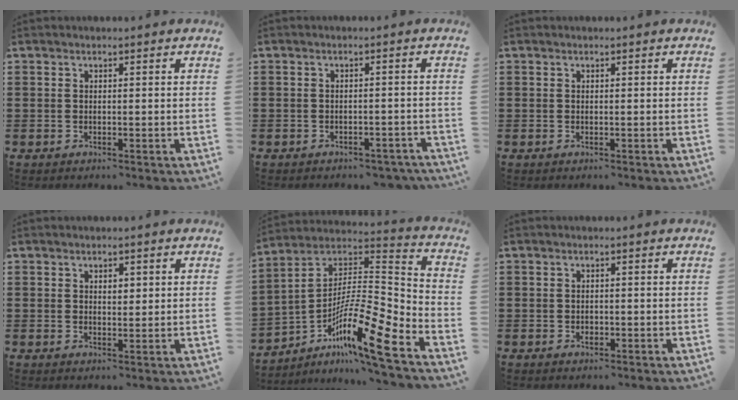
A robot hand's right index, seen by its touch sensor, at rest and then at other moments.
{"total": 2.2, "force": [-2.1, 0.4, 0.1], "torque": [-0.008, -0.003, -0.045]}
{"total": 0.0}
{"total": 1.6, "force": [0.7, 0.9, 1.2], "torque": [-0.017, 0.002, 0.009]}
{"total": 14.0, "force": [-9.1, 1.8, 10.5], "torque": [-0.199, -0.007, -0.176]}
{"total": 0.8, "force": [-0.3, 0.6, 0.5], "torque": [-0.011, -0.002, -0.005]}